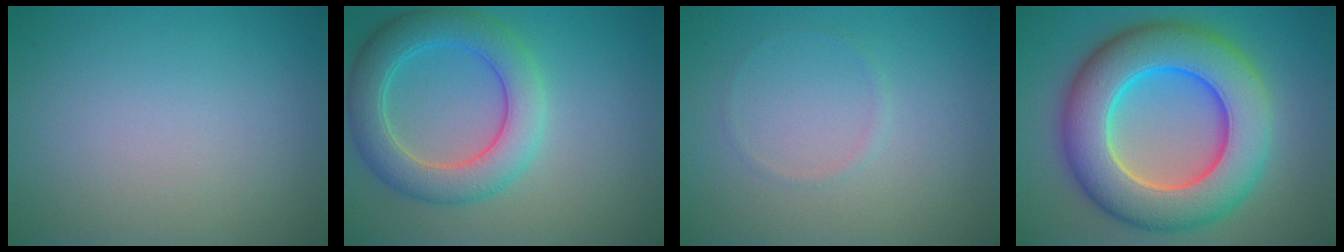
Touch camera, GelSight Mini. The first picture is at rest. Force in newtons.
{"total": 6.1, "press": 6.1, "slide": 0.2}
{"total": 0.6, "press": 0.6, "slide": 0.0}
{"total": 12.3, "press": 12.3, "slide": 0.2}